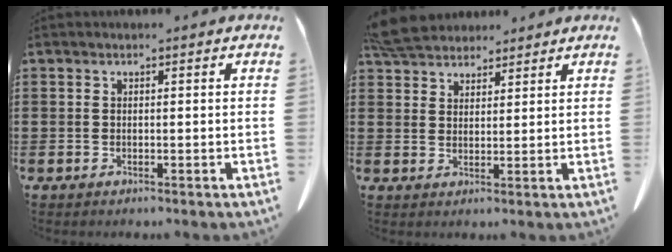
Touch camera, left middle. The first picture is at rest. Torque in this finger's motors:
{"motor_torque": [1.18, 0.46, 0.23, 0.05]}